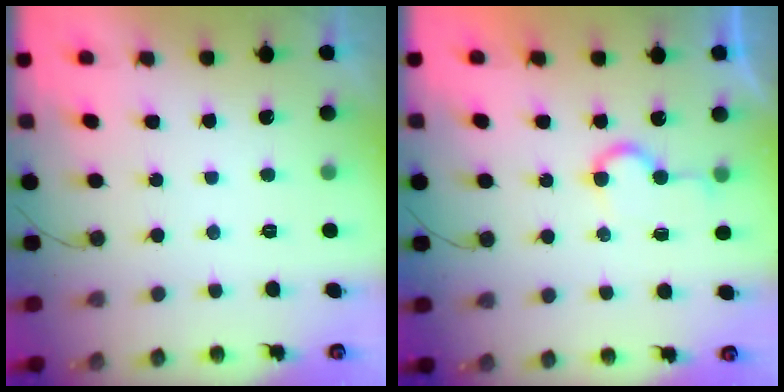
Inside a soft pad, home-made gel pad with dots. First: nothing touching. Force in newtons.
{"total": 6.5, "press": 6.5, "slide": 0.2}